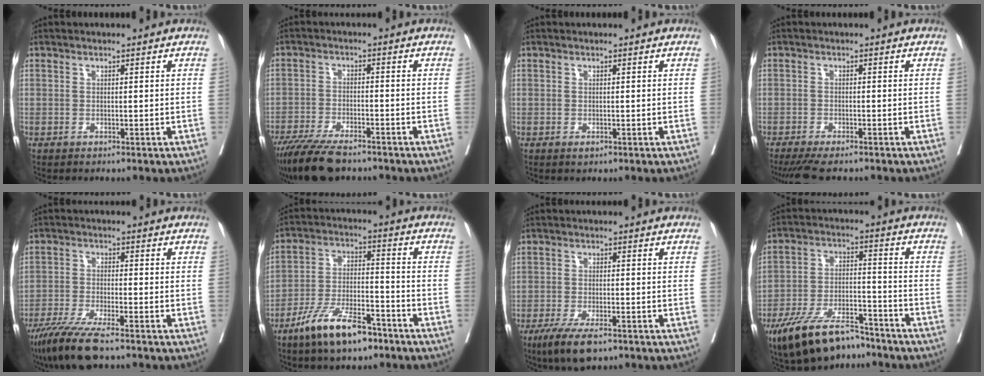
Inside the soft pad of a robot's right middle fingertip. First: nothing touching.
{"total": 9.8, "force": [-8.0, 2.1, 5.3], "torque": [-0.088, -0.023, -0.137]}
{"total": 0.5, "force": [-0.2, 0.3, 0.4], "torque": [-0.004, -0.001, -0.002]}
{"total": 7.1, "force": [-6.0, 1.2, 3.6], "torque": [-0.046, -0.013, -0.096]}
{"total": 9.0, "force": [-6.9, 0.7, 5.8], "torque": [-0.100, -0.024, -0.122]}
{"total": 11.2, "force": [-7.7, 3.4, 7.4], "torque": [-0.139, -0.004, -0.141]}
{"total": 7.0, "force": [-4.7, 1.9, 4.8], "torque": [-0.084, -0.013, -0.081]}
{"total": 13.8, "force": [-10.6, 4.6, 7.6], "torque": [-0.135, -0.002, -0.184]}